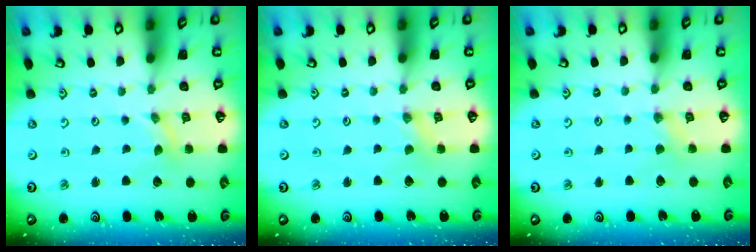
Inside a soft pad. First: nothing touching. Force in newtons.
{"total": 0.0}
{"total": 1.6, "press": 1.5, "slide": 0.4}